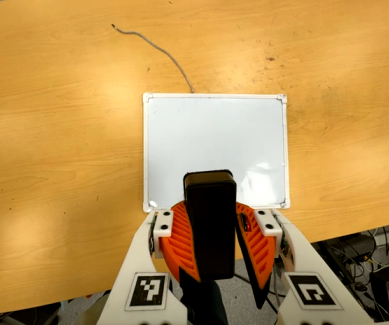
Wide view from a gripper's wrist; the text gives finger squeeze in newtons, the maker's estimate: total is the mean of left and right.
{"total": 11.4, "left": 11.2, "right": 11.7}